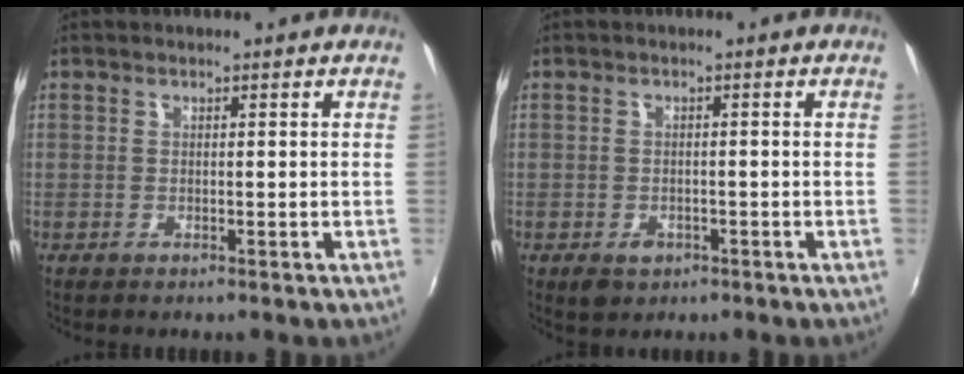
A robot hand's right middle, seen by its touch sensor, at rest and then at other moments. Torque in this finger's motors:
{"motor_torque": [0.44, -0.37, 0.11, 0.04]}